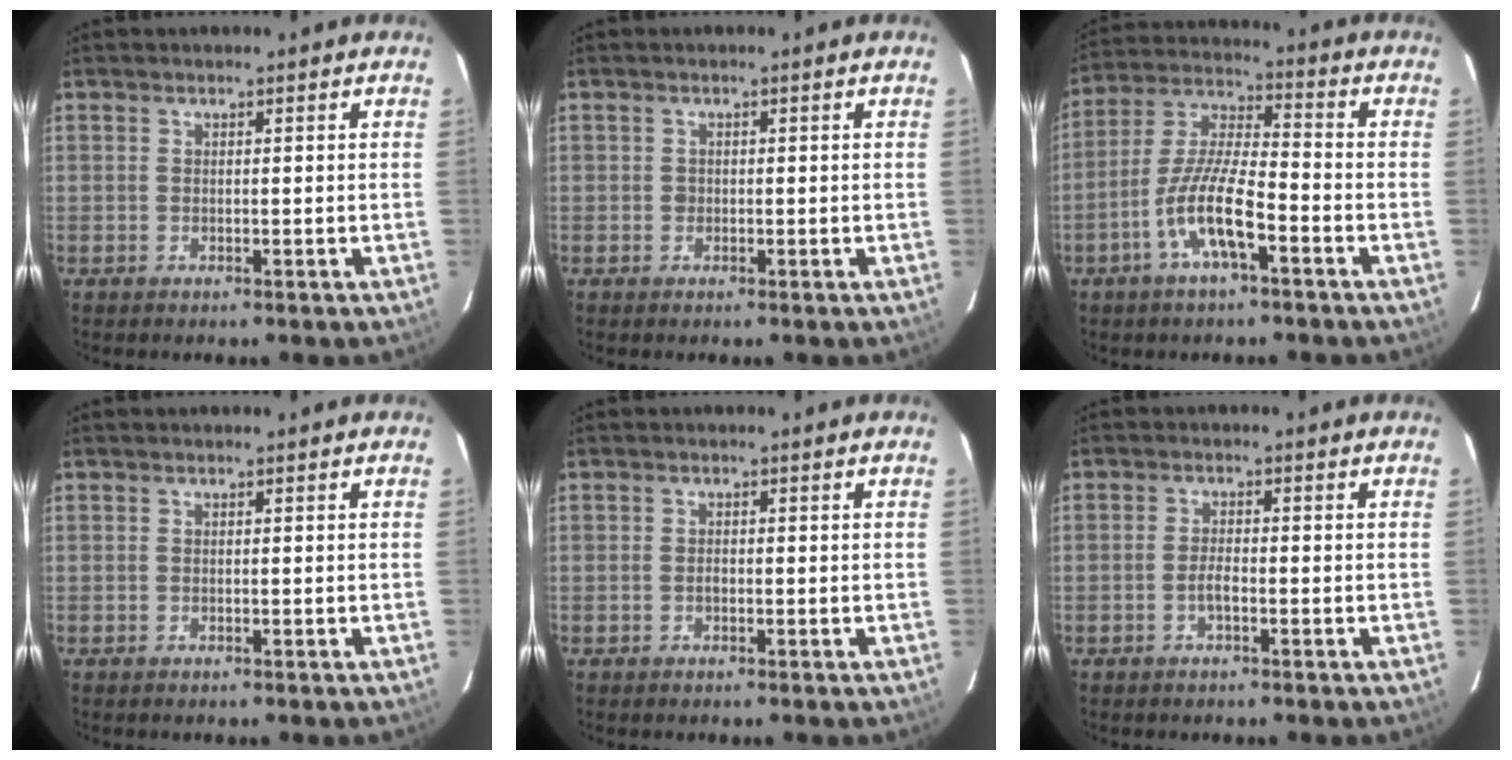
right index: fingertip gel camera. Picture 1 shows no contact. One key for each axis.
{"total": 0.6, "fx": -0.2, "fy": 0.6, "fz": 0.0, "tx": 0.003, "ty": 0.002, "tz": -0.003}
{"total": 11.1, "fx": -5.3, "fy": 2.4, "fz": 9.4, "tx": -0.200, "ty": 0.000, "tz": -0.101}
{"total": 0.0}
{"total": 0.7, "fx": -0.3, "fy": 0.5, "fz": 0.4, "tx": -0.007, "ty": 0.003, "tz": -0.006}
{"total": 2.0, "fx": -1.0, "fy": 0.5, "fz": 1.6, "tx": -0.039, "ty": 0.004, "tz": -0.020}